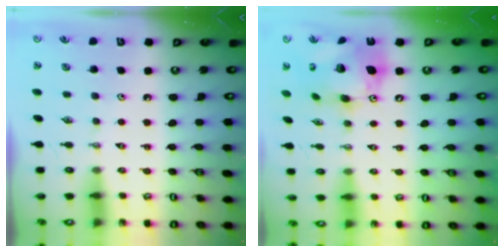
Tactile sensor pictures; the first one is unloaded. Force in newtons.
{"total": 16.8, "press": 16.7, "slide": 1.8}